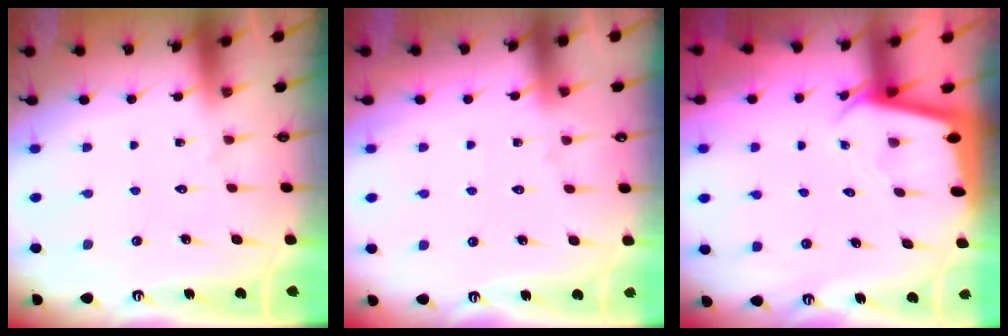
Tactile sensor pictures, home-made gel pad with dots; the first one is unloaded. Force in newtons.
{"total": 3.2, "press": 3.2, "slide": 0.5}
{"total": 2.2, "press": 2.2, "slide": 0.1}